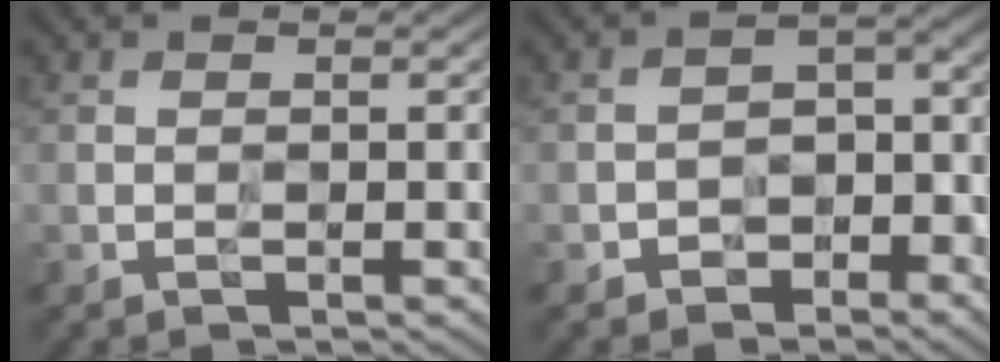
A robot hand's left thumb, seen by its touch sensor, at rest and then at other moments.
{"total": 5.1, "force": [-3.2, 3.3, 2.3], "torque": [-0.029, 0.001, -0.062]}